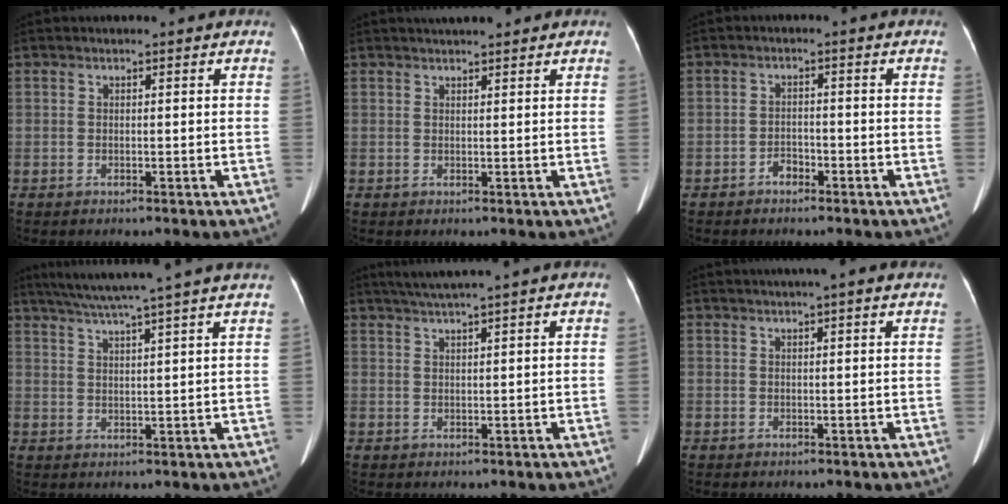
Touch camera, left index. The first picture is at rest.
{"total": 4.2, "force": [3.6, 0.6, 2.1], "torque": [-0.025, 0.023, 0.052]}
{"total": 1.9, "force": [-1.4, 1.0, 0.7], "torque": [-0.011, 0.004, -0.023]}
{"total": 12.5, "force": [10.5, -1.9, 6.5], "torque": [-0.111, 0.012, 0.143]}
{"total": 4.3, "force": [3.4, -1.2, 2.2], "torque": [-0.041, 0.014, 0.067]}
{"total": 4.0, "force": [3.1, 0.0, 2.6], "torque": [-0.036, 0.027, 0.043]}